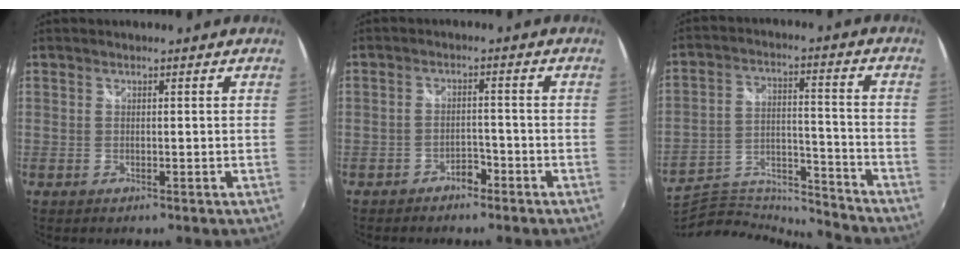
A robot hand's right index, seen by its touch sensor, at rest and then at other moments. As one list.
[{"total": 2.8, "force": [-2.3, 1.4, 0.9], "torque": [-0.022, 0.004, -0.035]}, {"total": 15.0, "force": [-14.2, 3.0, 3.9], "torque": [-0.079, 0.012, -0.244]}]